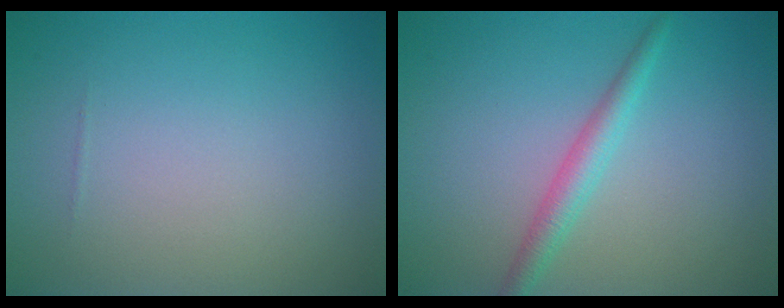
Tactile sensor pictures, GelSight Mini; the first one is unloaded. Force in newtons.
{"total": 2.3, "press": 2.3, "slide": 0.0}